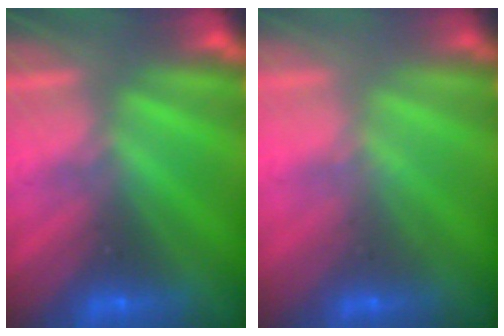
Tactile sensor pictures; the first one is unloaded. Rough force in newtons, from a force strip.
{"total": 2.1}